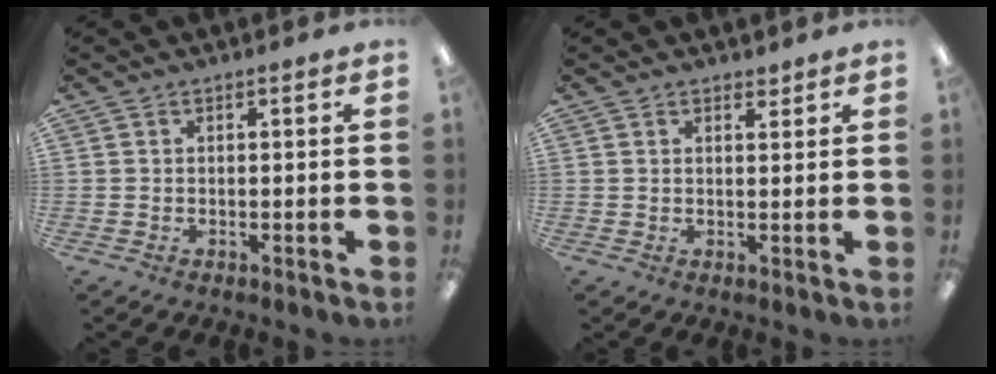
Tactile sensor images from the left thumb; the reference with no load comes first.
{"total": 1.7, "force": [1.5, 0.7, 0.5], "torque": [-0.003, -0.004, 0.026]}